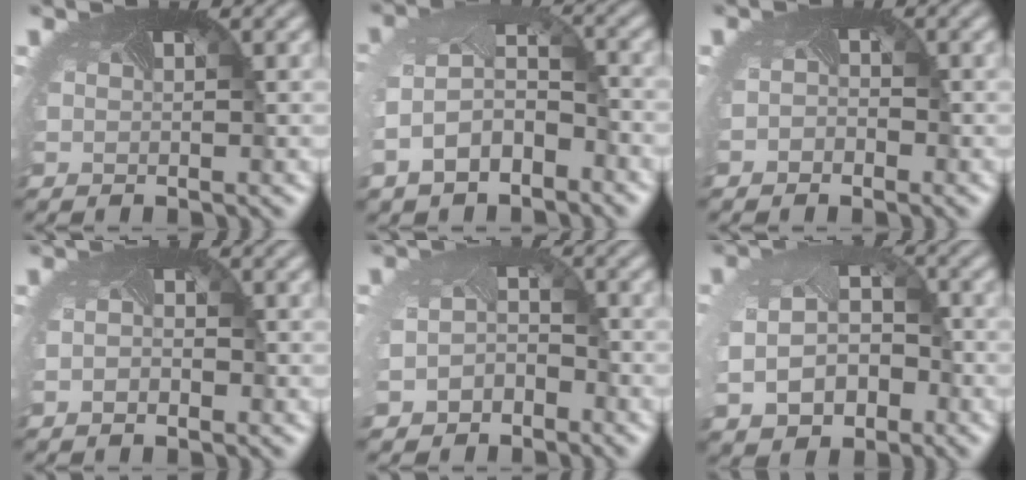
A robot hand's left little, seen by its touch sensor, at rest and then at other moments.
{"total": 4.9, "force": [-2.5, 3.0, 3.0], "torque": [-0.083, -0.008, -0.054]}
{"total": 0.7, "force": [-0.5, 0.4, -0.1], "torque": [-0.002, -0.006, -0.012]}
{"total": 1.0, "force": [-0.6, 0.4, 0.7], "torque": [-0.013, -0.008, -0.008]}
{"total": 3.5, "force": [-2.5, 2.3, 0.8], "torque": [-0.030, -0.023, -0.042]}
{"total": 5.8, "force": [-1.5, 4.3, 3.6], "torque": [-0.095, -0.031, -0.015]}